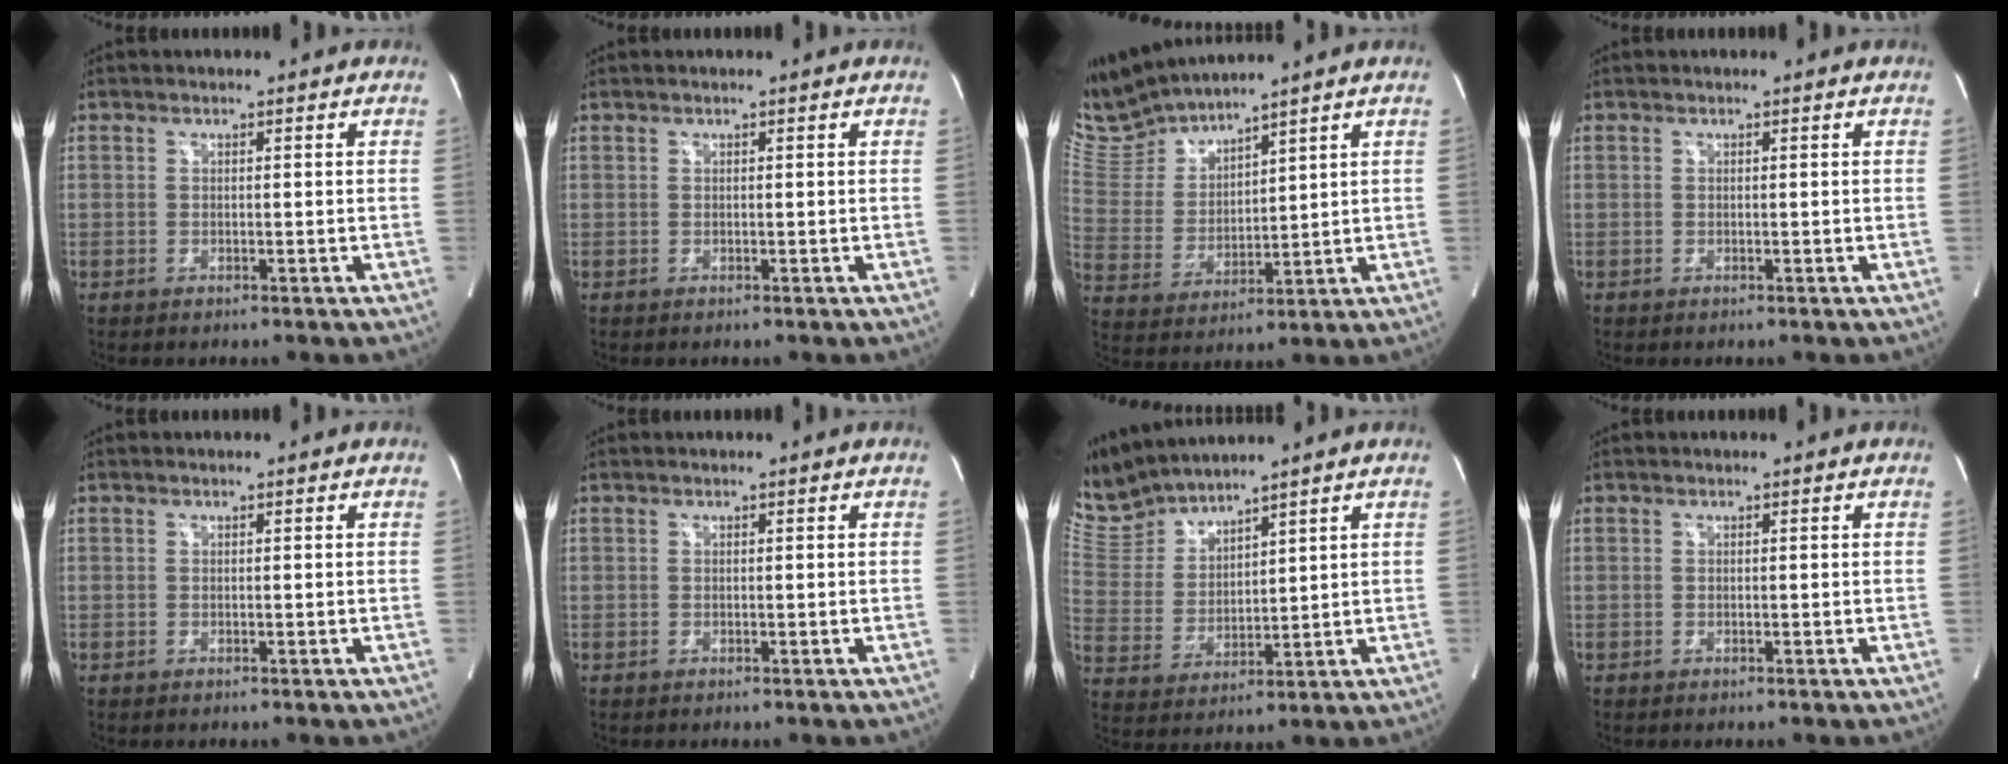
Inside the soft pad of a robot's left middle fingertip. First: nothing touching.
{"total": 0.0}
{"total": 9.8, "force": [9.7, 0.0, 1.5], "torque": [-0.059, 0.009, 0.216]}
{"total": 0.0}
{"total": 0.0}
{"total": 0.0}
{"total": 8.7, "force": [8.6, 0.6, 1.2], "torque": [-0.053, 0.015, 0.194]}
{"total": 0.0}